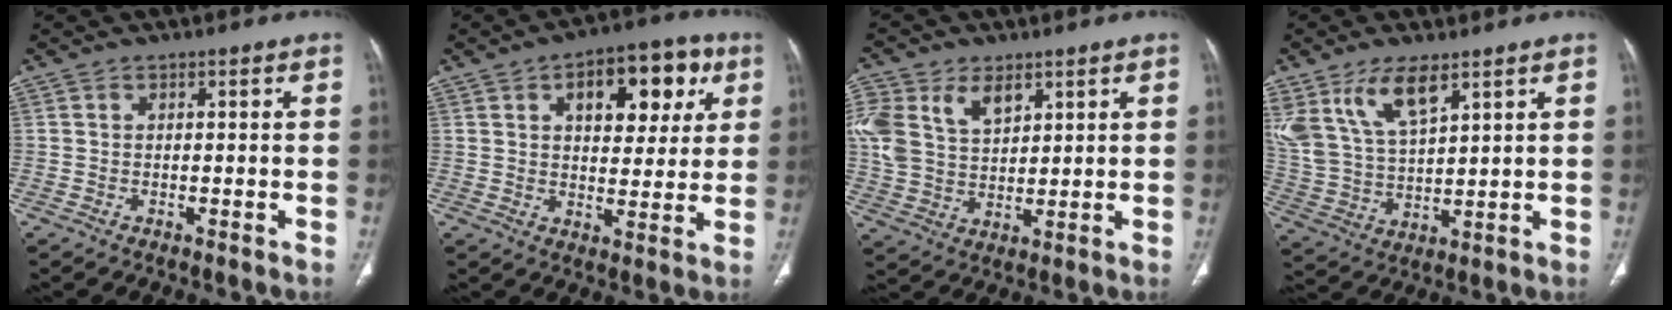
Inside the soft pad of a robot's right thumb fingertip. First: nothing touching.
{"total": 14.6, "force": [5.7, 8.0, 10.8], "torque": [-0.099, -0.002, 0.078]}
{"total": 15.7, "force": [6.6, 10.5, 9.6], "torque": [-0.215, -0.005, 0.131]}
{"total": 12.6, "force": [7.4, 5.3, 8.7], "torque": [-0.169, -0.024, 0.157]}